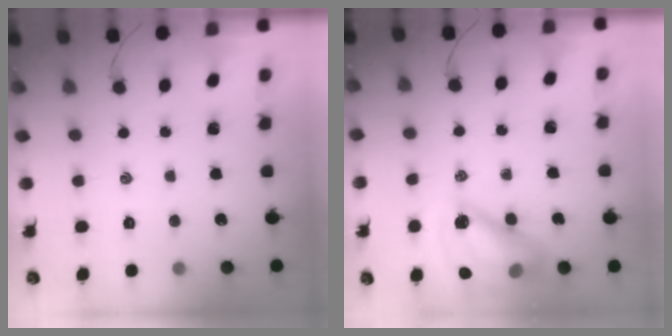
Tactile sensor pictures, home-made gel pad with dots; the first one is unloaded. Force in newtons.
{"total": 14.3, "press": 13.8, "slide": 3.7}